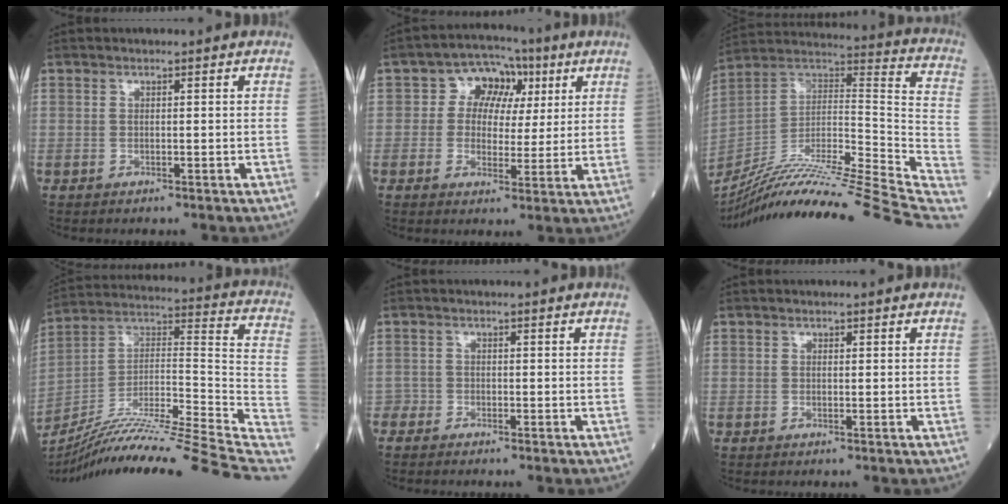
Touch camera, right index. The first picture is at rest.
{"total": 7.0, "force": [2.1, 5.6, 3.7], "torque": [-0.045, 0.027, 0.031]}
{"total": 36.7, "force": [-30.5, -0.1, 20.5], "torque": [-0.228, -0.042, -0.462]}
{"total": 31.2, "force": [-25.4, -0.4, 18.1], "torque": [-0.210, -0.010, -0.393]}
{"total": 1.0, "force": [-0.9, 0.2, -0.3], "torque": [0.008, 0.000, -0.022]}
{"total": 0.0}